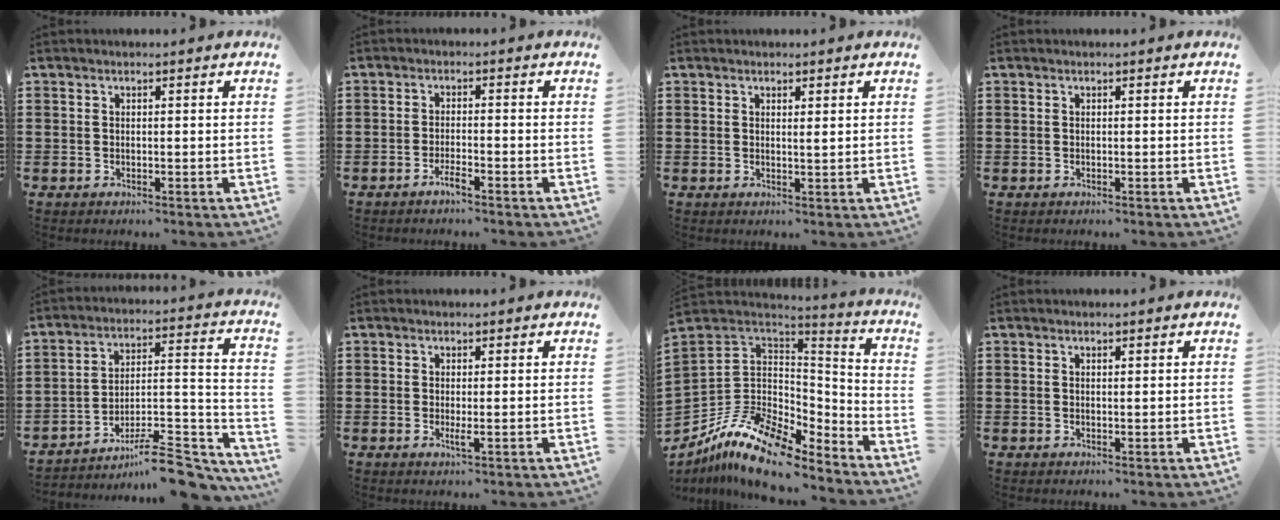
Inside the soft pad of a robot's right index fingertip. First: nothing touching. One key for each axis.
{"total": 2.4, "fx": -1.8, "fy": 0.2, "fz": 1.6, "tx": -0.035, "ty": -0.003, "tz": -0.035}
{"total": 0.9, "fx": 0.6, "fy": 0.1, "fz": 0.7, "tx": -0.014, "ty": 0.000, "tz": 0.011}
{"total": 0.0}
{"total": 10.8, "fx": -8.3, "fy": 2.7, "fz": 6.3, "tx": -0.086, "ty": 0.031, "tz": -0.152}
{"total": 1.5, "fx": -0.3, "fy": 0.1, "fz": 1.5, "tx": -0.027, "ty": -0.004, "tz": -0.005}
{"total": 14.0, "fx": -9.5, "fy": 6.7, "fz": 7.7, "tx": -0.171, "ty": 0.019, "tz": -0.174}
{"total": 0.5, "fx": 0.4, "fy": 0.2, "fz": 0.3, "tx": -0.007, "ty": 0.001, "tz": 0.007}